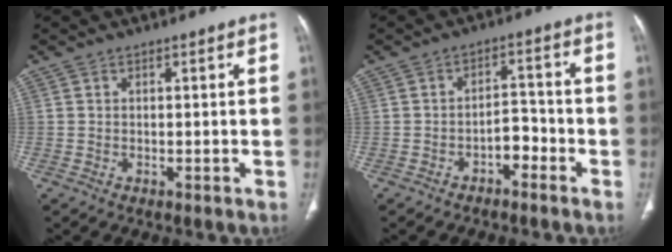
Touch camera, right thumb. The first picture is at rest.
{"total": 4.1, "force": [-2.4, 2.4, 2.3], "torque": [-0.016, 0.032, -0.037]}